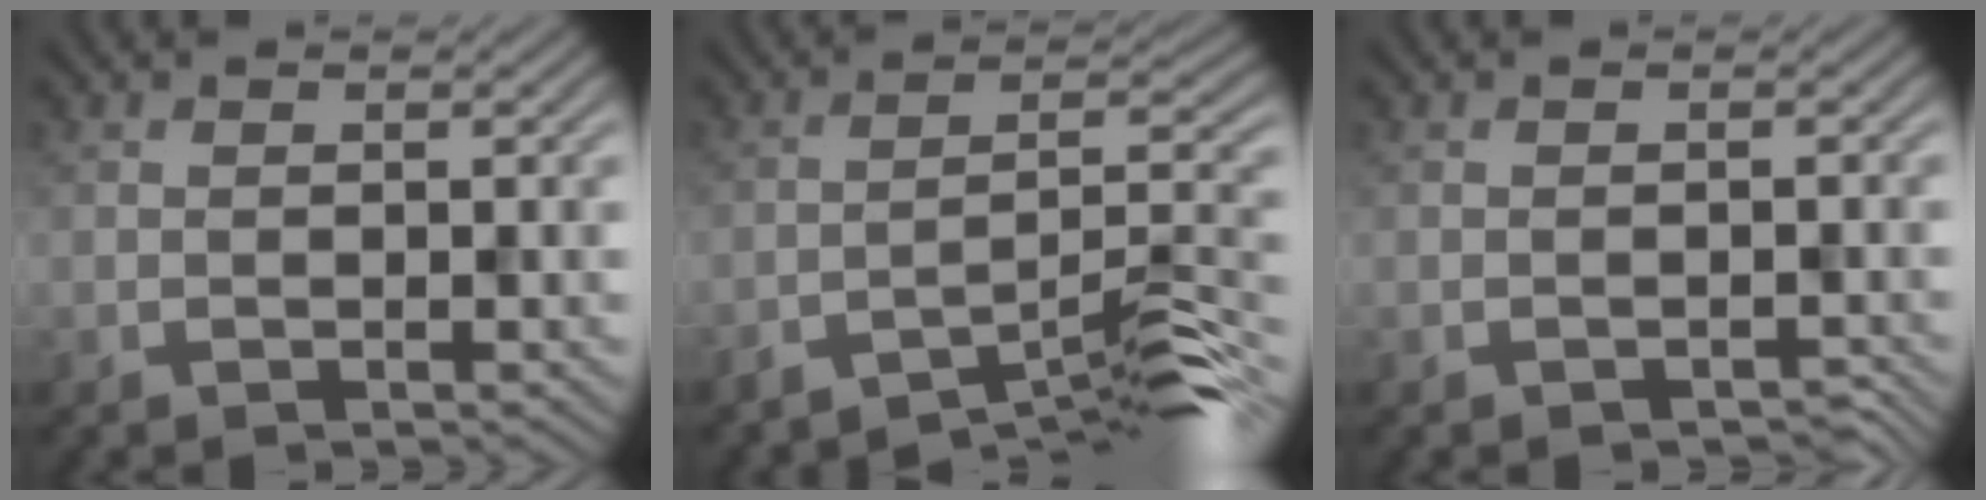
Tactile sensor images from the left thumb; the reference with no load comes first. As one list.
[{"total": 9.3, "force": [-7.6, 1.2, 5.1], "torque": [-0.077, 0.011, -0.129]}, {"total": 0.8, "force": [-0.8, 0.2, 0.3], "torque": [-0.005, -0.002, -0.012]}]